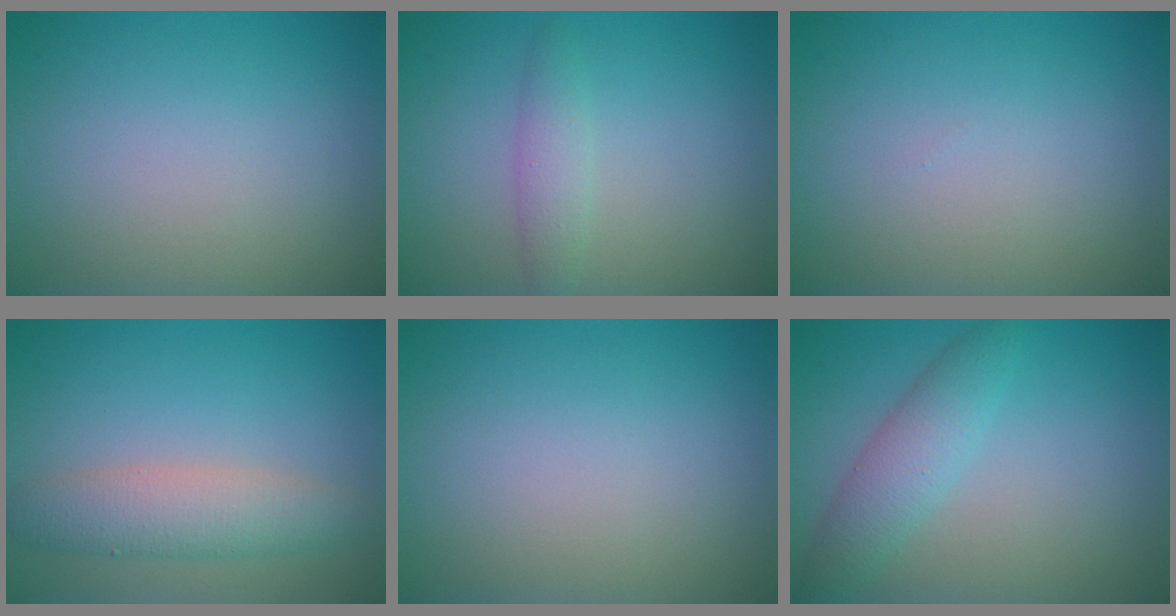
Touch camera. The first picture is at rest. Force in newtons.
{"total": 1.9, "press": 1.9, "slide": 0.0}
{"total": 0.0}
{"total": 4.0, "press": 4.0, "slide": 0.2}
{"total": 0.0}
{"total": 3.3, "press": 3.3, "slide": 0.1}